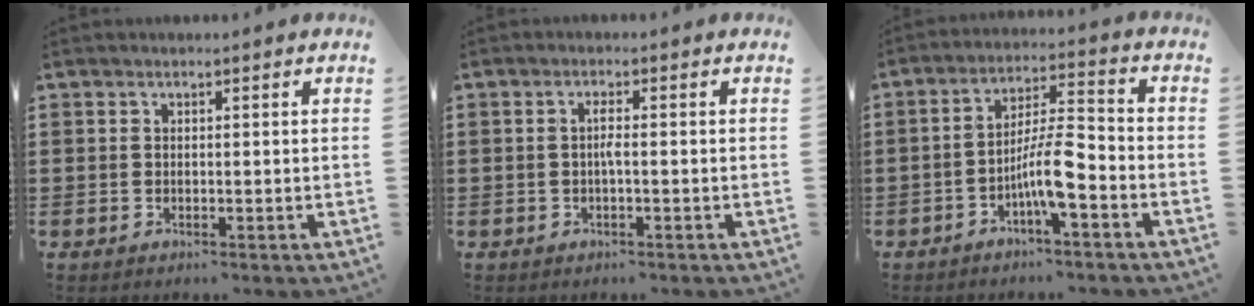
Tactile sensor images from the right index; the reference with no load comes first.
{"total": 1.8, "force": [-0.3, 0.1, 1.7], "torque": [-0.041, -0.003, -0.010]}
{"total": 7.9, "force": [-3.7, 1.5, 6.8], "torque": [-0.135, 0.002, -0.073]}